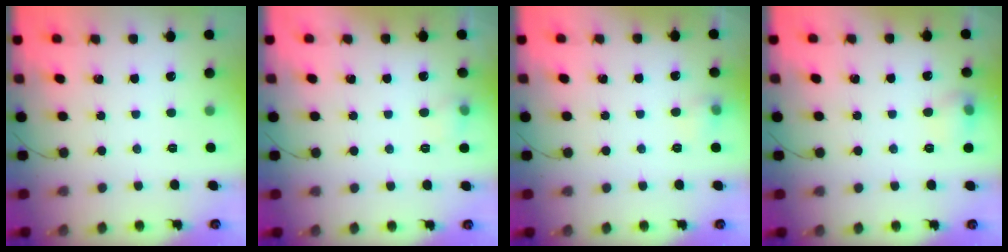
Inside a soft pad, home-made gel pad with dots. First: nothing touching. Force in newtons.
{"total": 5.7, "press": 5.4, "slide": 2.0}
{"total": 5.4, "press": 5.4, "slide": 1.0}
{"total": 7.2, "press": 7.1, "slide": 1.4}